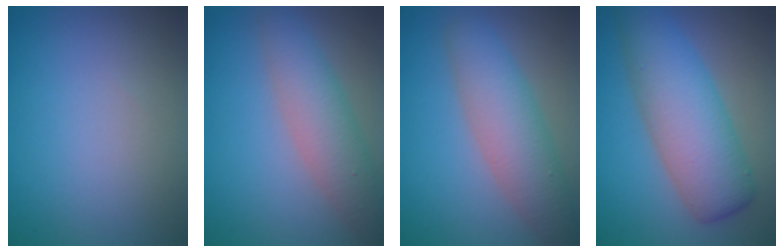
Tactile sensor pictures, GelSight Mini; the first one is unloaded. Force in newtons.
{"total": 4.6, "press": 4.6, "slide": 0.1}
{"total": 5.5, "press": 5.5, "slide": 0.2}
{"total": 7.6, "press": 7.6, "slide": 0.2}